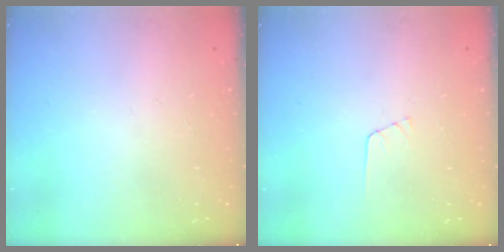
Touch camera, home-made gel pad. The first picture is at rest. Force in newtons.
{"total": 3.1, "press": 3.0, "slide": 0.3}